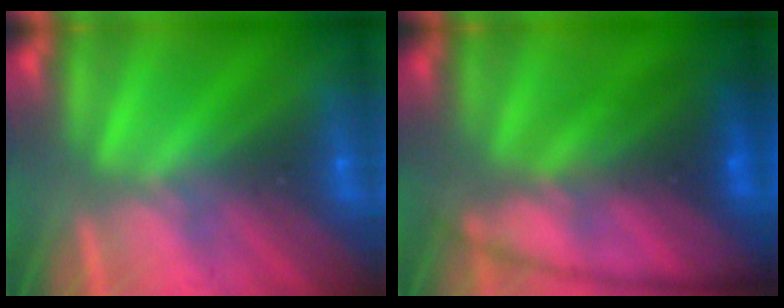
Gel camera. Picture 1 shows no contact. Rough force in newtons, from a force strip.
{"total": 5.8}